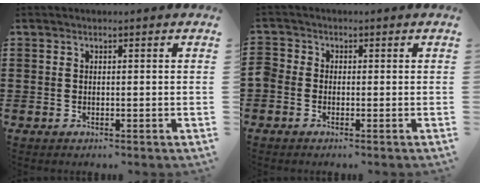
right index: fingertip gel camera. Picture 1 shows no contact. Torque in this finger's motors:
{"motor_torque": [0.06, -0.07, 0.01, 0.00]}